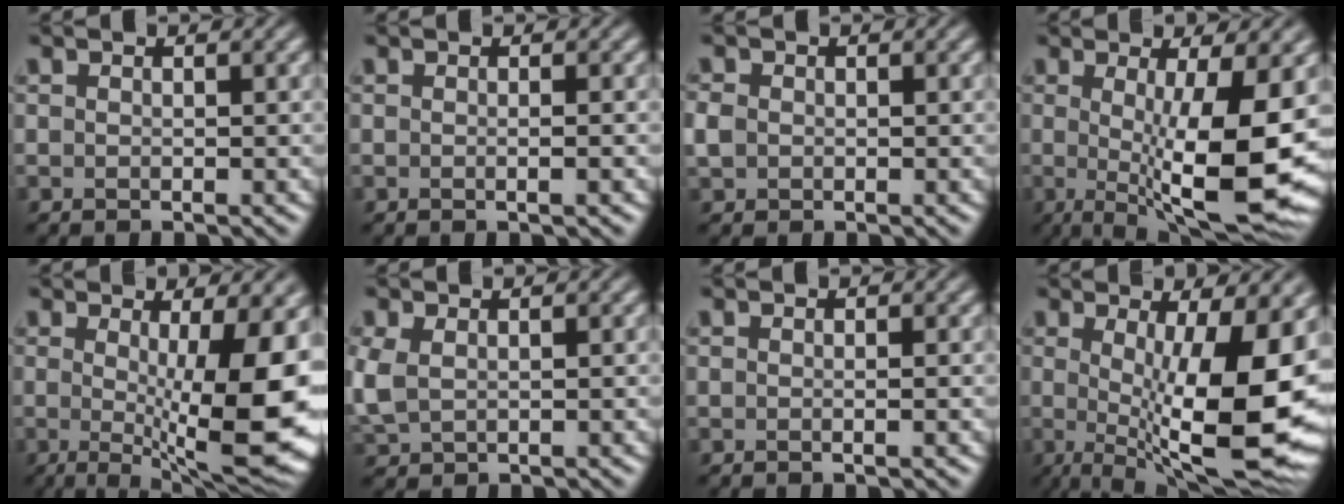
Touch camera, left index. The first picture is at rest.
{"total": 1.3, "force": [0.1, 0.7, 1.1], "torque": [0.013, 0.004, -0.010]}
{"total": 1.2, "force": [0.2, 1.1, 0.2], "torque": [-0.003, 0.002, -0.002]}
{"total": 11.3, "force": [-0.6, 2.8, 10.9], "torque": [-0.156, -0.023, -0.003]}
{"total": 11.2, "force": [-0.3, 2.7, 10.9], "torque": [-0.142, -0.017, -0.002]}
{"total": 2.4, "force": [0.6, 1.7, 1.5], "torque": [-0.055, 0.001, 0.017]}
{"total": 0.6, "force": [0.0, 0.3, 0.6], "torque": [0.004, 0.004, -0.001]}
{"total": 14.2, "force": [-0.1, 4.1, 13.6], "torque": [-0.178, -0.009, 0.004]}